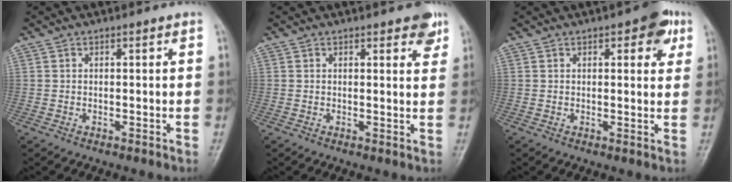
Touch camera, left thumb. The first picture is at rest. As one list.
[{"total": 4.4, "force": [2.7, 1.6, 3.0], "torque": [-0.021, -0.010, 0.028]}, {"total": 6.1, "force": [2.8, 2.6, 4.7], "torque": [-0.033, -0.005, 0.025]}]